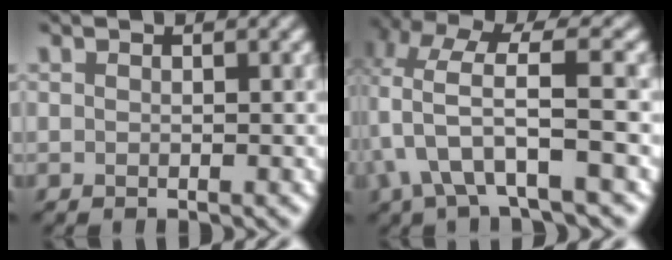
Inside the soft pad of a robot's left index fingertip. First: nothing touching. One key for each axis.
{"total": 6.6, "fx": -0.9, "fy": 1.8, "fz": 6.3, "tx": -0.128, "ty": 0.010, "tz": -0.018}